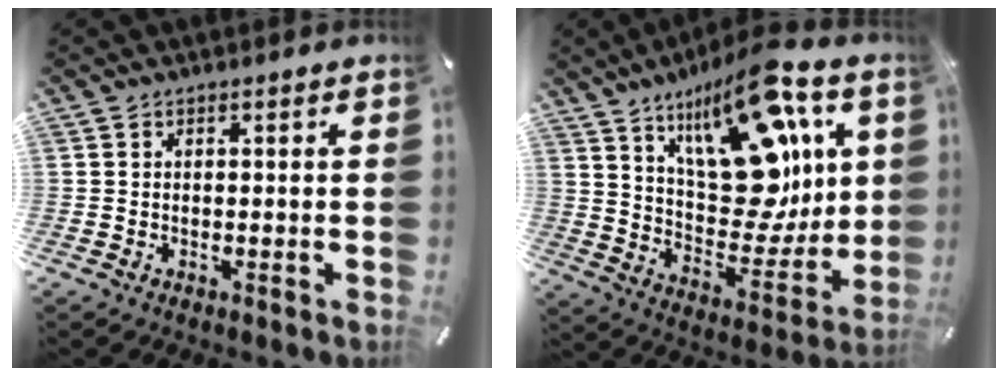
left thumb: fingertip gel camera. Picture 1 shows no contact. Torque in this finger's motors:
{"motor_torque": [3.23, 1.78, 1.60, -1.01, 0.31]}